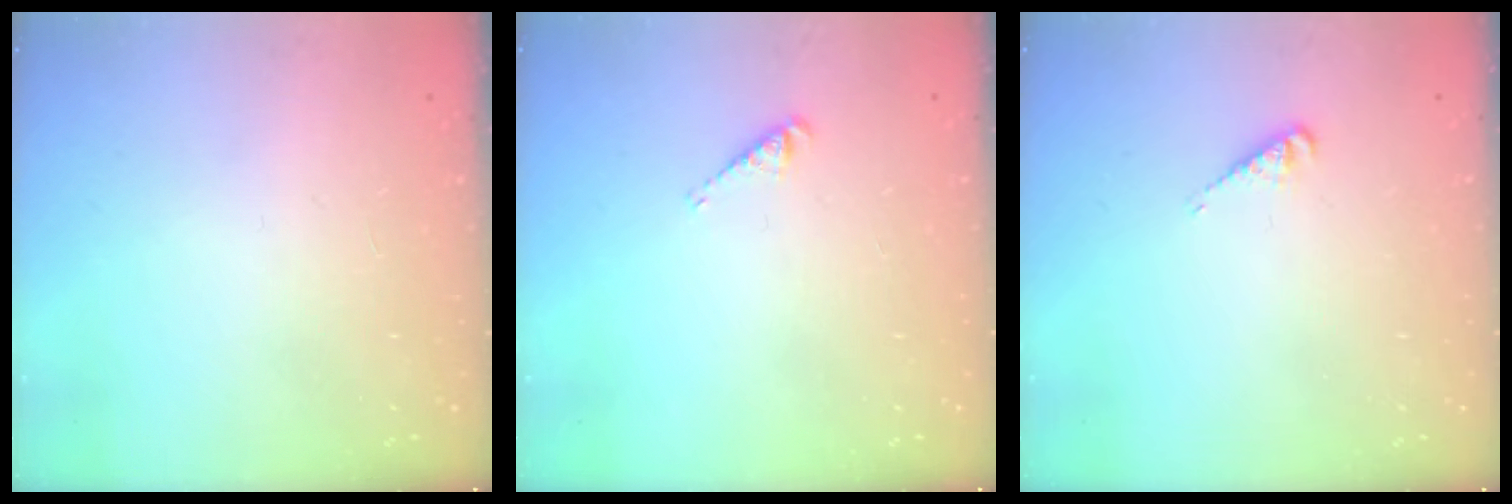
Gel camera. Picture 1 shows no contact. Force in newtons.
{"total": 2.8, "press": 2.8, "slide": 0.4}
{"total": 3.3, "press": 3.2, "slide": 0.6}